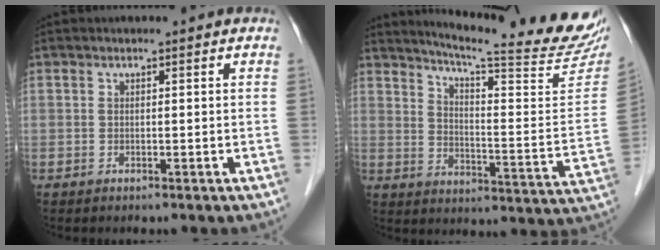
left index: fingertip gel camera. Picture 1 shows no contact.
{"total": 24.0, "force": [21.8, 0.2, 10.2], "torque": [-0.148, -0.098, 0.271]}